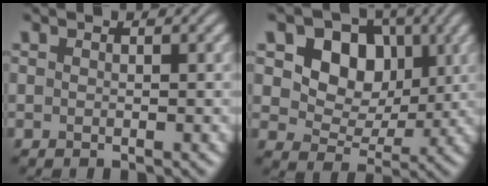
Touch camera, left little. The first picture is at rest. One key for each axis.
{"total": 7.7, "fx": 2.4, "fy": 5.8, "fz": 4.4, "tx": -0.083, "ty": 0.001, "tz": 0.037}